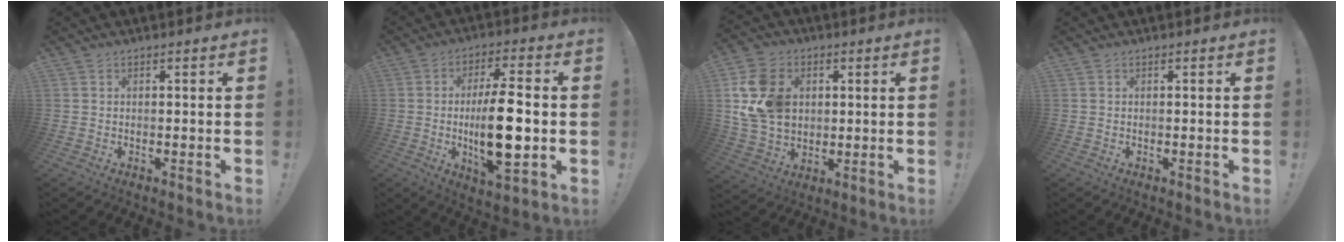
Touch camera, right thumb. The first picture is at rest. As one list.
[{"total": 18.5, "force": [-2.1, 6.1, 17.4], "torque": [-0.306, 0.000, -0.036]}, {"total": 16.7, "force": [3.2, 13.2, 9.6], "torque": [-0.167, -0.012, 0.066]}, {"total": 0.0}]